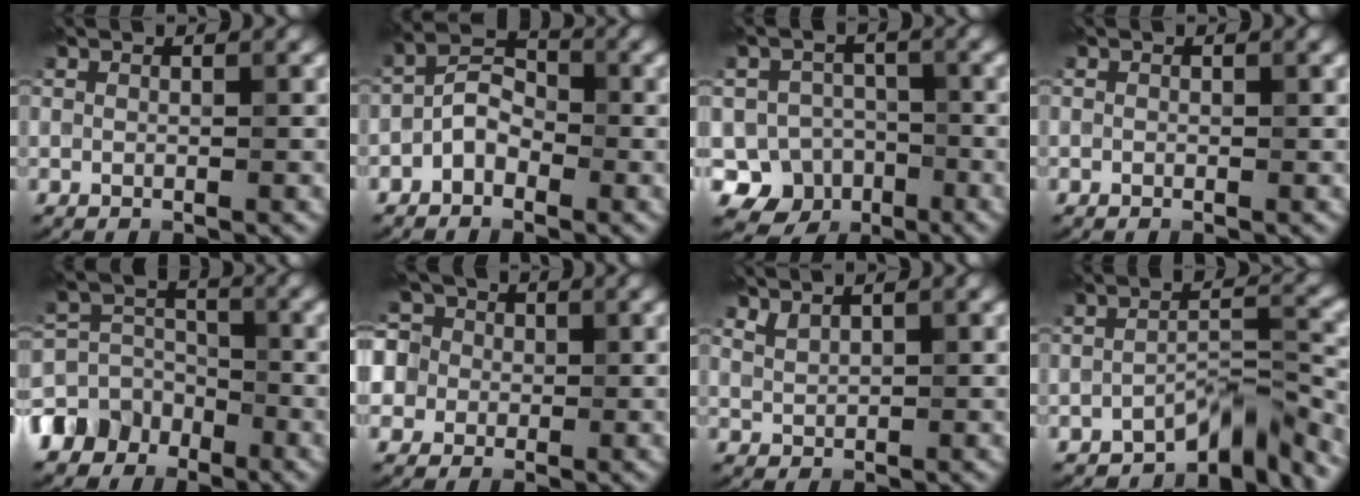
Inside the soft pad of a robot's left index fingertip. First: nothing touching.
{"total": 3.0, "force": [-1.5, 2.0, 1.7], "torque": [-0.025, 0.014, -0.035]}
{"total": 7.5, "force": [-3.8, 6.3, 1.4], "torque": [0.009, -0.008, -0.071]}
{"total": 0.0}
{"total": 6.7, "force": [-4.2, 5.0, 1.4], "torque": [-0.006, -0.001, -0.091]}
{"total": 9.9, "force": [1.9, 8.6, 4.5], "torque": [-0.096, 0.050, -0.012]}
{"total": 1.3, "force": [1.1, 0.4, 0.4], "torque": [-0.014, -0.001, 0.027]}
{"total": 5.3, "force": [-4.3, 1.5, 2.8], "torque": [-0.031, 0.009, -0.073]}